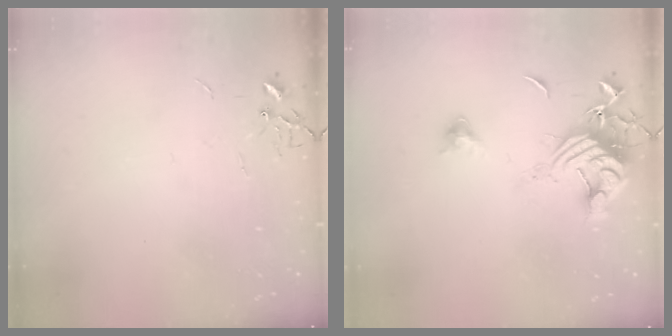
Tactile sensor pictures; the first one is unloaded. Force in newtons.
{"total": 13.2, "press": 13.1, "slide": 1.6}